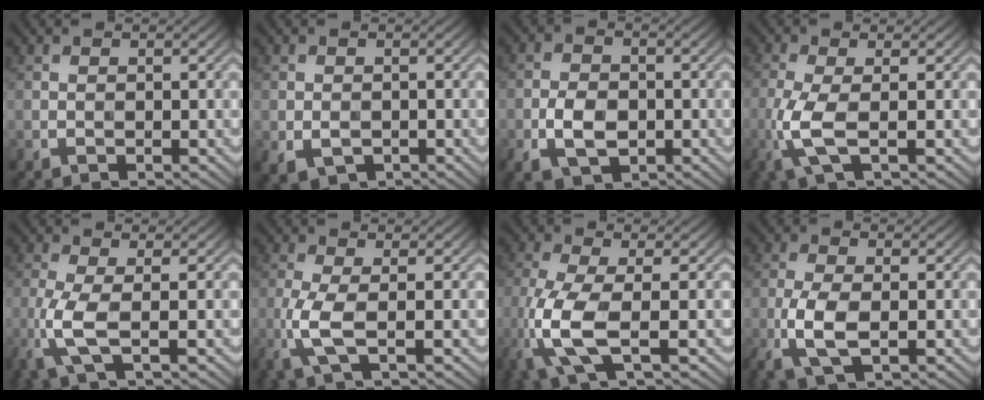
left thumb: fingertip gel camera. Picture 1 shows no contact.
{"total": 2.7, "force": [-1.0, 1.9, 1.7], "torque": [-0.038, -0.014, -0.016]}
{"total": 5.3, "force": [-1.9, 3.3, 3.7], "torque": [-0.077, -0.007, -0.039]}
{"total": 5.0, "force": [-1.3, 1.3, 4.7], "torque": [-0.115, -0.001, -0.034]}
{"total": 5.1, "force": [-1.6, 1.2, 4.7], "torque": [-0.115, -0.002, -0.043]}
{"total": 4.6, "force": [-1.3, 1.0, 4.3], "torque": [-0.103, 0.000, -0.036]}
{"total": 8.4, "force": [-2.6, 2.5, 7.6], "torque": [-0.184, -0.003, -0.065]}
{"total": 6.3, "force": [-2.1, 2.5, 5.3], "torque": [-0.129, -0.003, -0.048]}